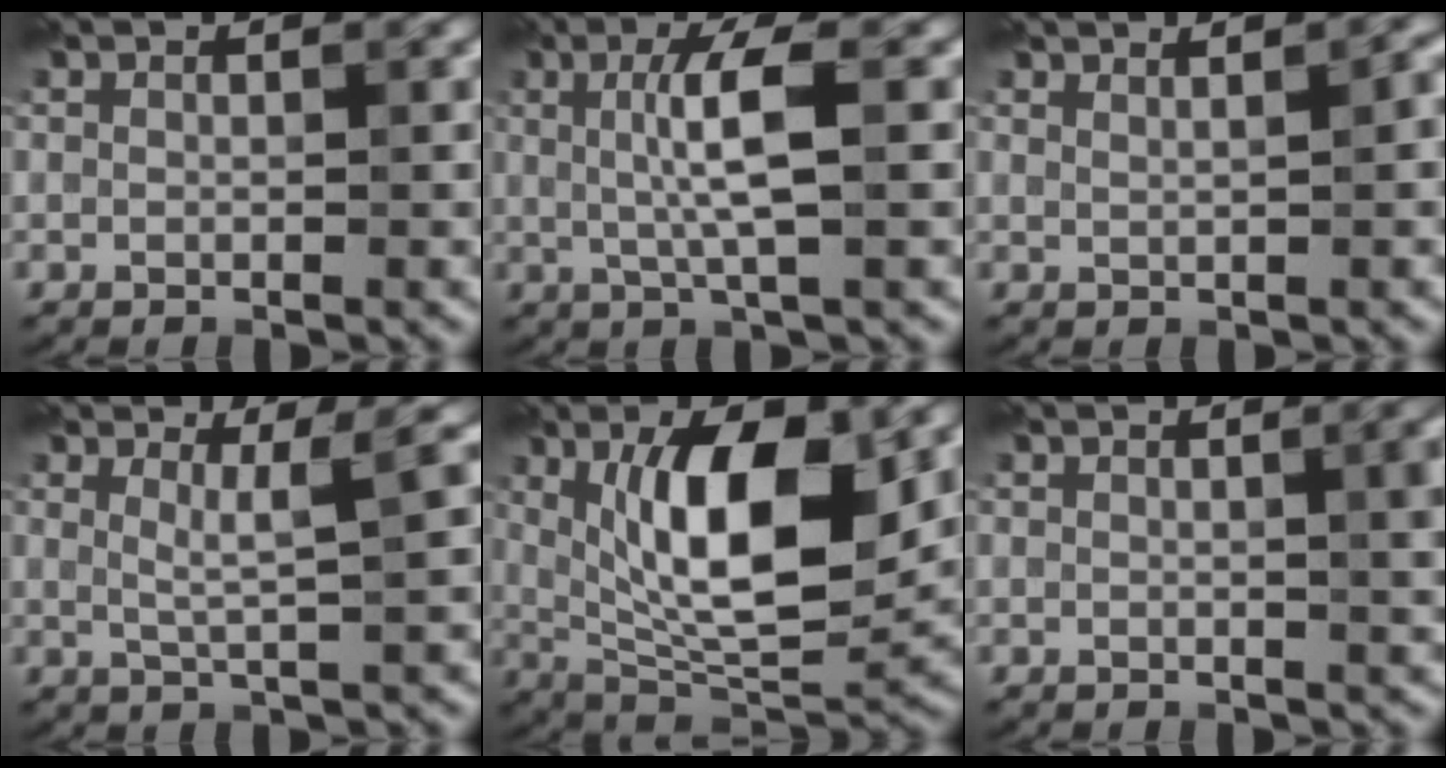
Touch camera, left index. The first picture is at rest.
{"total": 4.5, "force": [0.4, 0.8, 4.4], "torque": [-0.082, 0.003, 0.008]}
{"total": 2.0, "force": [1.2, 0.5, 1.5], "torque": [-0.017, 0.001, 0.015]}
{"total": 2.8, "force": [1.0, 0.4, 2.5], "torque": [-0.037, -0.003, 0.019]}
{"total": 10.7, "force": [2.9, 3.9, 9.5], "torque": [-0.151, -0.011, 0.052]}
{"total": 3.8, "force": [0.5, 1.3, 3.5], "torque": [-0.033, 0.011, 0.003]}